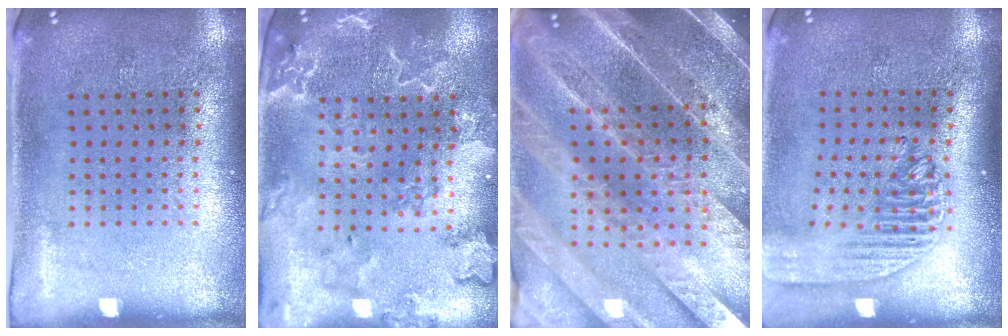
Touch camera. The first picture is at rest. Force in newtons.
{"total": 2.6, "press": 2.5, "slide": 0.9}
{"total": 5.3, "press": 4.5, "slide": 2.7}
{"total": 2.0, "press": 1.7, "slide": 1.1}